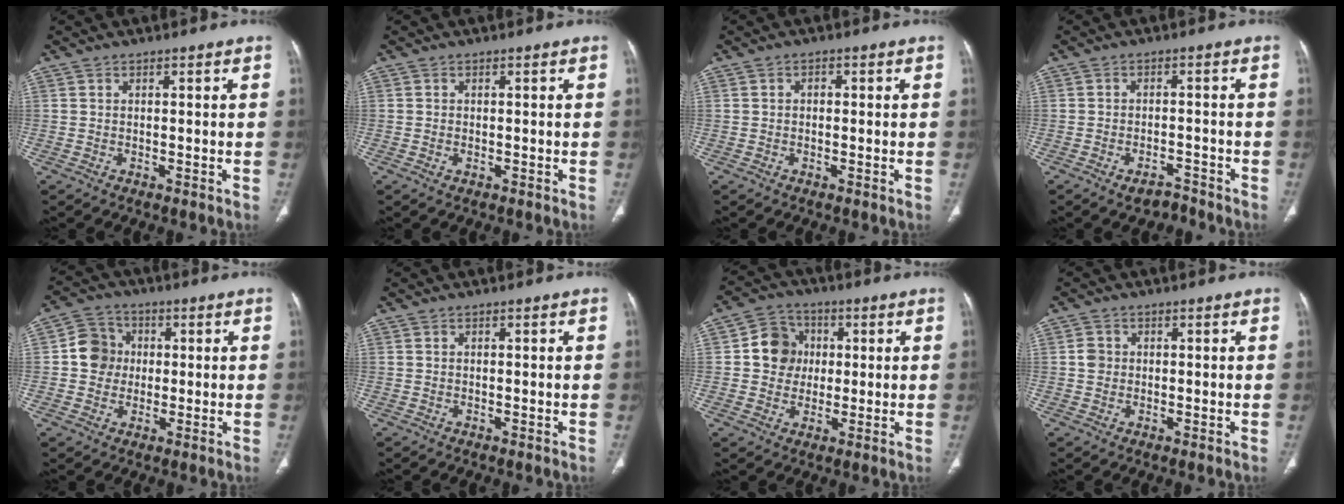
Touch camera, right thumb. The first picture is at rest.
{"total": 0.7, "force": [-0.2, 0.4, 0.5], "torque": [-0.011, 0.003, -0.003]}
{"total": 1.1, "force": [0.1, 0.8, 0.7], "torque": [-0.007, 0.006, -0.001]}
{"total": 3.3, "force": [-2.6, 1.4, 1.4], "torque": [-0.018, 0.017, -0.039]}
{"total": 6.9, "force": [0.3, 6.4, 2.5], "torque": [-0.018, 0.010, -0.005]}
{"total": 0.0}
{"total": 8.2, "force": [1.0, 7.4, 3.5], "torque": [-0.025, 0.006, 0.009]}
{"total": 2.0, "force": [0.1, 1.8, 0.8], "torque": [-0.007, 0.004, 0.001]}